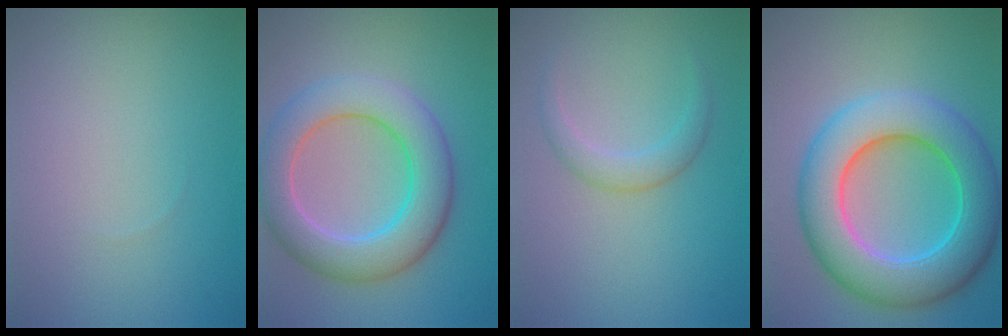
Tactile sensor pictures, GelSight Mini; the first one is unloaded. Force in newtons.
{"total": 7.3, "press": 7.3, "slide": 0.1}
{"total": 1.9, "press": 1.9, "slide": 0.1}
{"total": 9.9, "press": 9.9, "slide": 0.3}